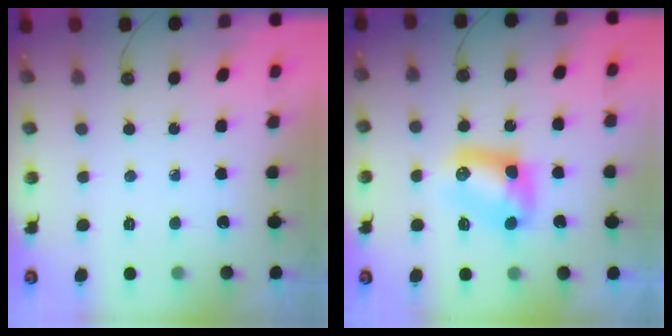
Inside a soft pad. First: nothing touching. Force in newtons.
{"total": 8.9, "press": 8.9, "slide": 0.2}